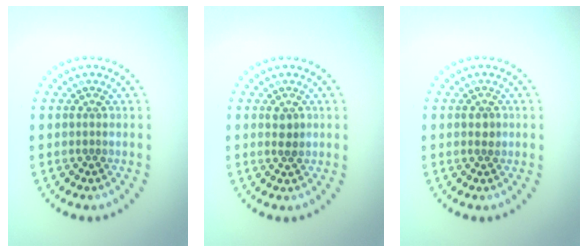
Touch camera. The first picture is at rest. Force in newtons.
{"total": 1.3, "press": 1.2, "slide": 0.4}
{"total": 1.0, "press": 1.0, "slide": 0.1}